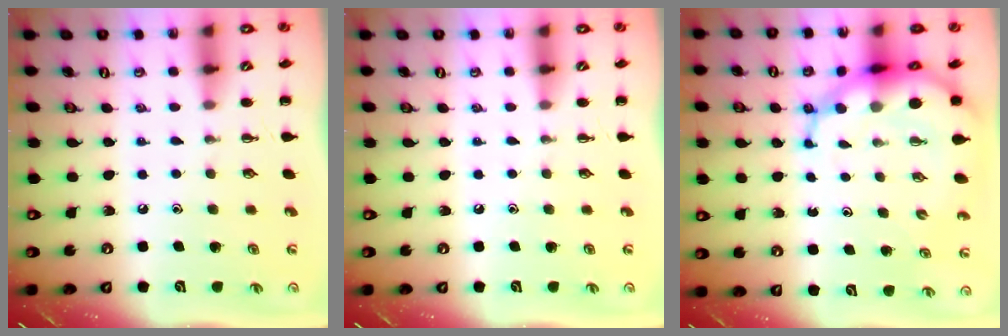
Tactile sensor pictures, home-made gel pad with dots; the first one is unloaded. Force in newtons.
{"total": 0.0}
{"total": 9.7, "press": 9.3, "slide": 2.9}